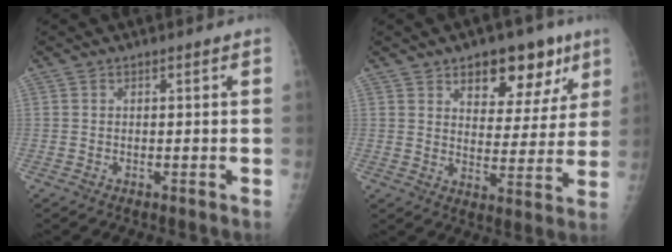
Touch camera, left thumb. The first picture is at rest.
{"total": 13.4, "force": [7.7, 7.4, 8.2], "torque": [-0.055, -0.035, 0.109]}